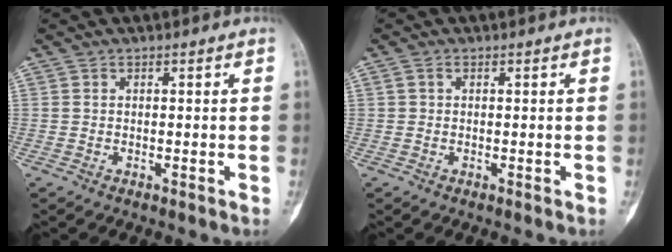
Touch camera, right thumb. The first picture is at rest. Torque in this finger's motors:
{"motor_torque": [-0.05, 0.24, 0.16, 0.01, 0.10]}